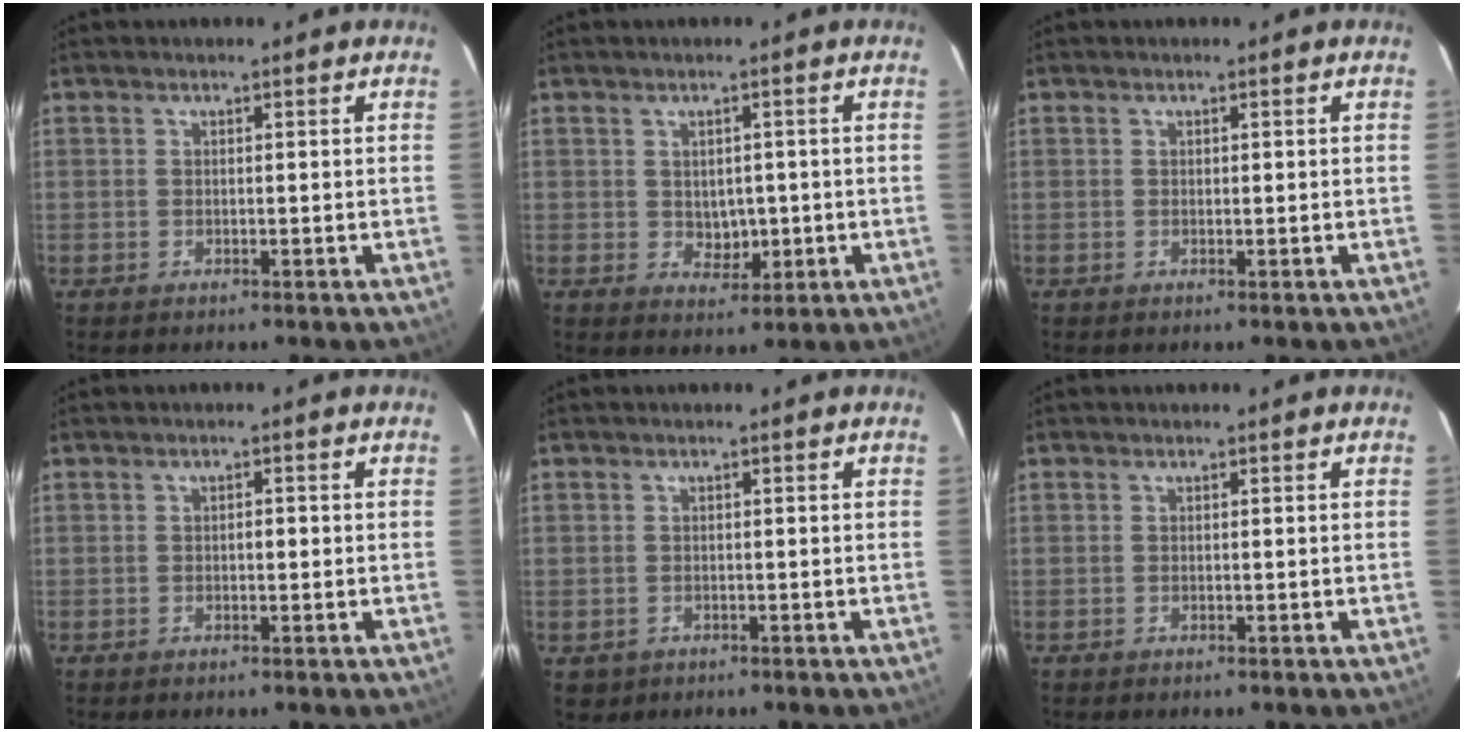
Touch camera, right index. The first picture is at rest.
{"total": 3.6, "force": [-0.2, 2.6, 2.4], "torque": [-0.029, -0.002, 0.008]}
{"total": 0.0}
{"total": 1.0, "force": [-0.1, 0.4, 0.9], "torque": [-0.014, 0.003, -0.003]}
{"total": 2.4, "force": [-0.6, 2.3, 0.1], "torque": [-0.001, 0.005, -0.003]}
{"total": 0.0}